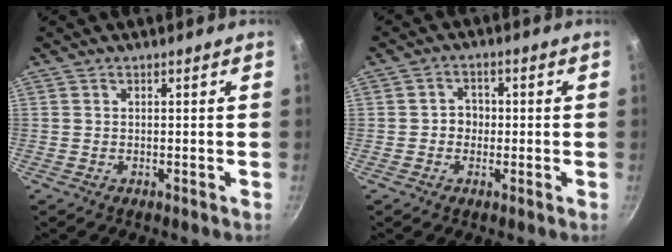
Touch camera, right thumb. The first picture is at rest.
{"total": 3.3, "force": [-0.3, 2.9, 1.6], "torque": [-0.002, 0.010, -0.013]}